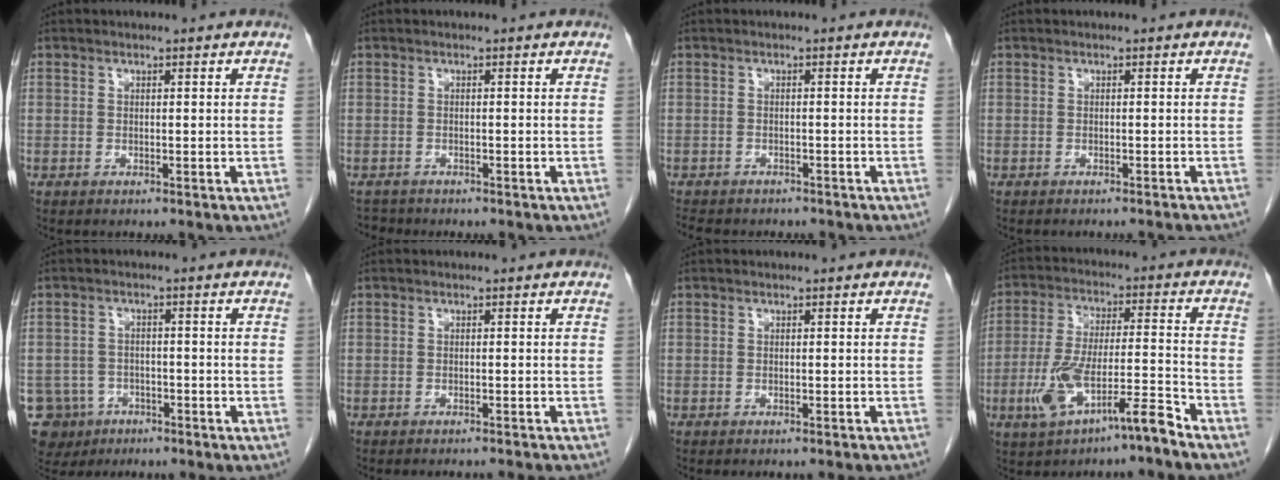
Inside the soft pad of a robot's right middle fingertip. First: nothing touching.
{"total": 1.8, "force": [-1.7, 0.5, -0.3], "torque": [0.002, -0.006, -0.028]}
{"total": 8.2, "force": [-7.0, 3.0, 3.1], "torque": [-0.059, -0.002, -0.088]}
{"total": 5.4, "force": [-5.0, 0.0, 1.8], "torque": [-0.017, -0.015, -0.057]}
{"total": 8.0, "force": [-4.3, 6.7, 1.0], "torque": [-0.033, 0.008, -0.060]}
{"total": 5.6, "force": [-5.4, 0.0, 1.6], "torque": [-0.014, -0.012, -0.060]}
{"total": 3.9, "force": [-3.6, 0.2, 1.5], "torque": [-0.018, -0.010, -0.042]}
{"total": 9.9, "force": [-5.8, 1.6, 7.9], "torque": [-0.162, 0.014, -0.100]}